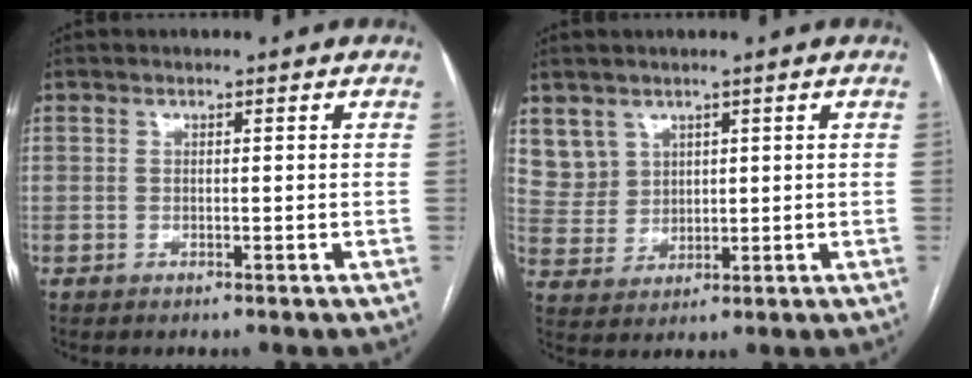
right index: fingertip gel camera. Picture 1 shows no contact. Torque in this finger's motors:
{"motor_torque": [-0.12, 0.24, 0.00, 0.02]}